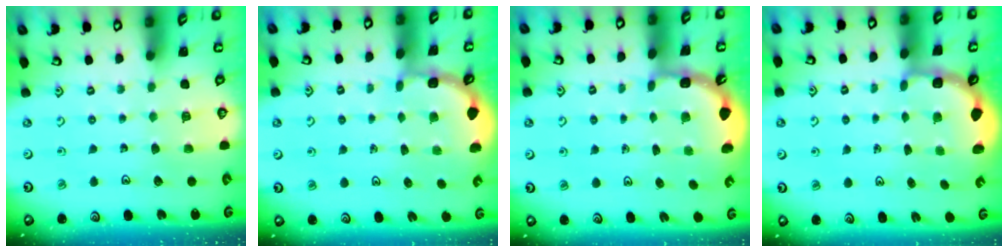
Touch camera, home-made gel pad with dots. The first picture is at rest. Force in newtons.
{"total": 1.9, "press": 1.9, "slide": 0.1}
{"total": 1.9, "press": 1.8, "slide": 0.6}
{"total": 3.0, "press": 2.6, "slide": 1.5}